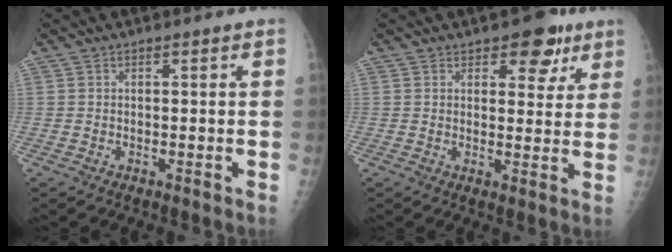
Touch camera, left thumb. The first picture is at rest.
{"total": 7.2, "force": [4.3, 4.1, 4.2], "torque": [-0.014, -0.017, 0.053]}